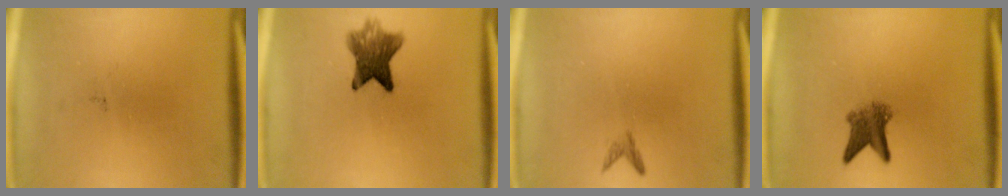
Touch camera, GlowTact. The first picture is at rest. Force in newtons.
{"total": 7.0}
{"total": 0.8}
{"total": 4.3}